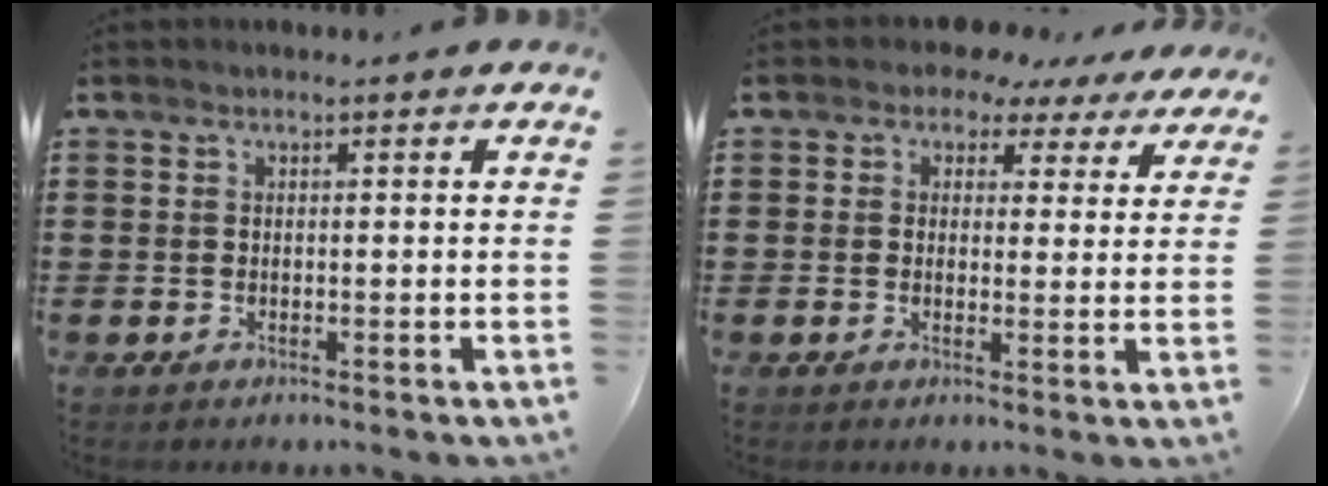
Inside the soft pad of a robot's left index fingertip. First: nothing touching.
{"total": 3.4, "force": [2.6, 2.1, 0.8], "torque": [-0.023, -0.005, 0.043]}